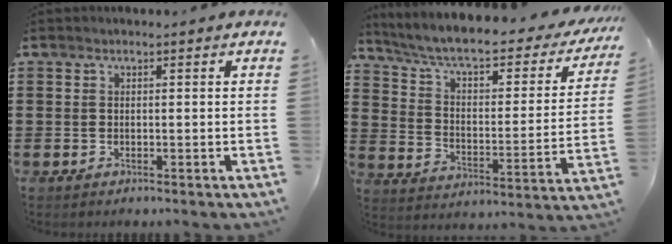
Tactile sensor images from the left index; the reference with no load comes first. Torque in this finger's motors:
{"motor_torque": [1.18, -0.96, 1.05, 0.21]}